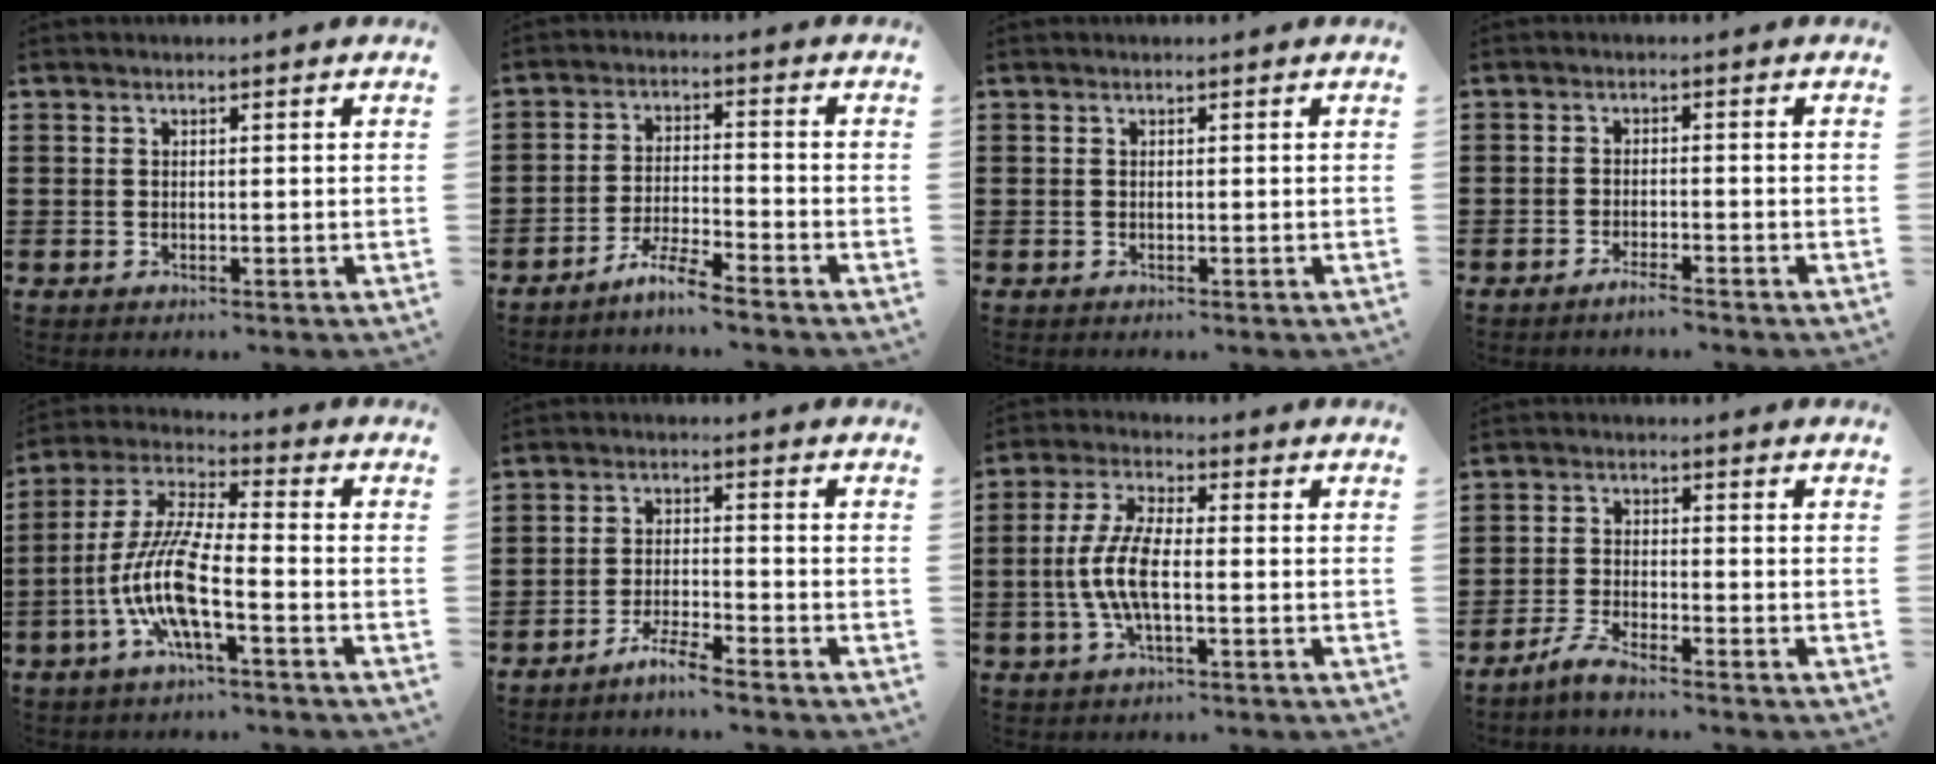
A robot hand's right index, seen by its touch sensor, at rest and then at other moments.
{"total": 4.9, "force": [-4.5, -0.4, 1.9], "torque": [-0.048, -0.006, -0.089]}
{"total": 0.0}
{"total": 2.1, "force": [-1.9, 0.0, 0.8], "torque": [-0.014, 0.000, -0.034]}
{"total": 10.5, "force": [-4.4, 1.9, 9.4], "torque": [-0.219, -0.016, -0.091]}
{"total": 3.9, "force": [-3.6, -0.3, 1.5], "torque": [-0.035, 0.000, -0.072]}
{"total": 7.5, "force": [-1.3, 3.0, 6.8], "torque": [-0.161, -0.006, -0.033]}
{"total": 3.3, "force": [-3.0, -0.1, 1.5], "torque": [-0.049, -0.005, -0.064]}